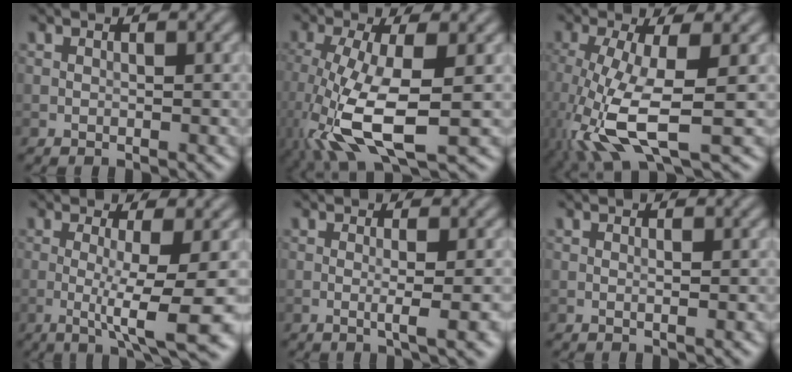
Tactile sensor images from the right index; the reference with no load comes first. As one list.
[{"total": 9.8, "force": [-2.9, 3.4, 8.7], "torque": [-0.201, -0.019, -0.055]}, {"total": 8.9, "force": [-2.9, 2.8, 7.9], "torque": [-0.189, -0.017, -0.056]}, {"total": 8.2, "force": [-1.7, 1.3, 7.9], "torque": [-0.120, -0.013, -0.025]}, {"total": 3.6, "force": [-0.6, 0.8, 3.5], "torque": [-0.047, -0.001, -0.013]}, {"total": 0.7, "force": [-0.1, 0.1, 0.7], "torque": [-0.009, -0.001, -0.003]}]